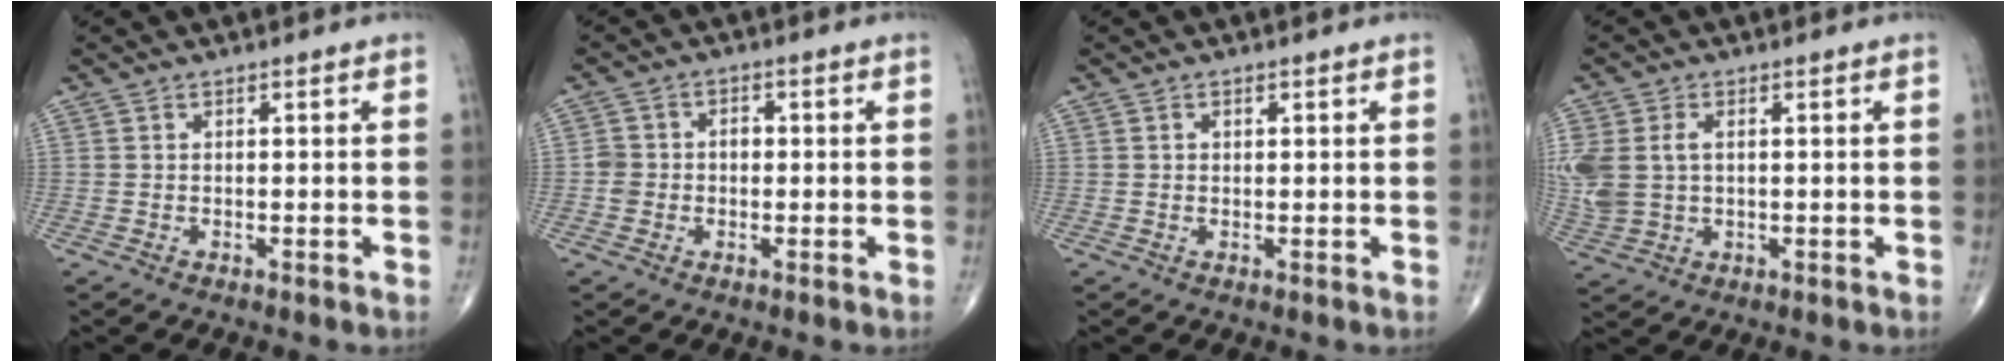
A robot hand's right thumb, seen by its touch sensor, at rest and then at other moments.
{"total": 3.8, "force": [-0.4, 3.4, 1.7], "torque": [-0.017, 0.017, -0.010]}
{"total": 0.7, "force": [0.2, 0.5, 0.3], "torque": [0.000, -0.001, 0.004]}
{"total": 9.6, "force": [1.1, 6.6, 6.8], "torque": [-0.179, 0.007, 0.032]}